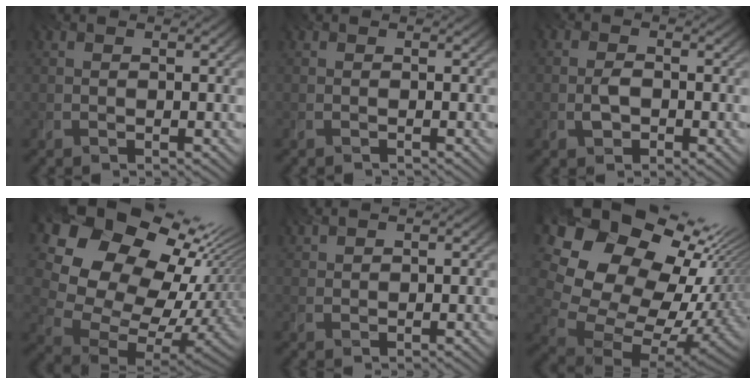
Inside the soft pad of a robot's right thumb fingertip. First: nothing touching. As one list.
[{"total": 0.6, "force": [-0.5, 0.0, -0.3], "torque": [0.005, -0.005, -0.012]}, {"total": 2.0, "force": [-0.6, 1.4, 1.2], "torque": [-0.028, -0.001, -0.013]}, {"total": 19.1, "force": [8.6, 13.3, 10.7], "torque": [-0.237, 0.015, 0.165]}, {"total": 2.0, "force": [1.9, 0.3, 0.5], "torque": [-0.017, 0.007, 0.039]}, {"total": 20.9, "force": [8.8, 15.0, 11.6], "torque": [-0.286, 0.033, 0.181]}]